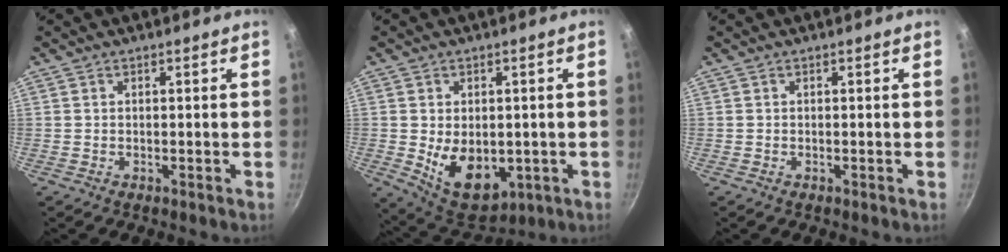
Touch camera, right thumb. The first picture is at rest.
{"total": 11.7, "force": [-1.5, 7.8, 8.6], "torque": [-0.104, -0.017, 0.002]}
{"total": 0.0}